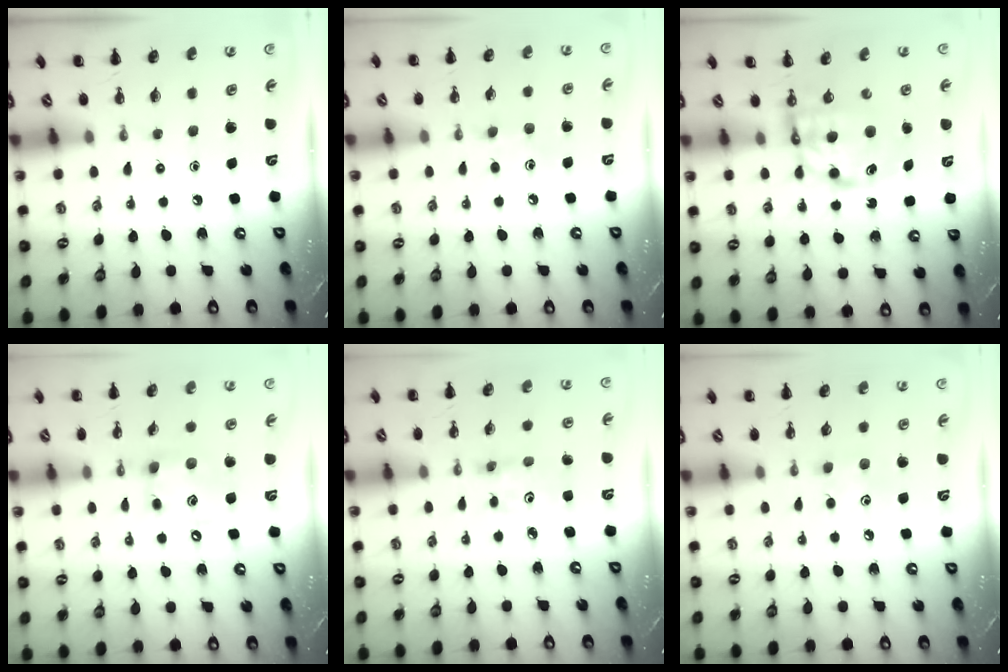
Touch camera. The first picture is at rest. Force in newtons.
{"total": 6.3, "press": 6.1, "slide": 1.4}
{"total": 6.7, "press": 6.6, "slide": 0.9}
{"total": 10.5, "press": 10.4, "slide": 1.6}
{"total": 2.8, "press": 2.8, "slide": 0.4}
{"total": 5.9, "press": 5.7, "slide": 1.4}